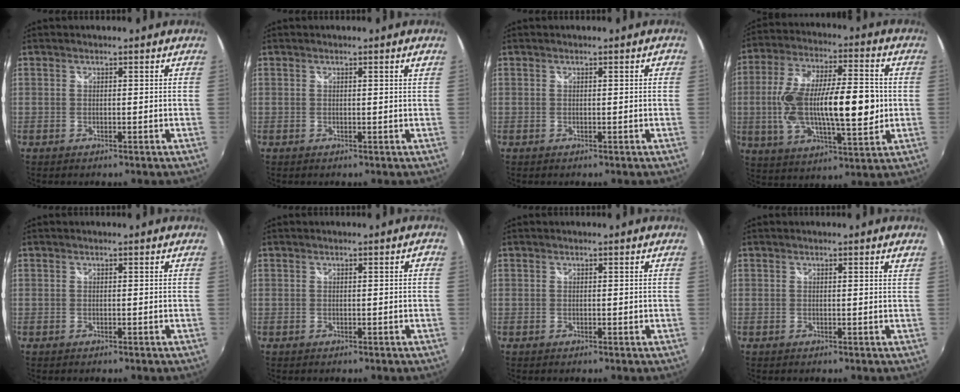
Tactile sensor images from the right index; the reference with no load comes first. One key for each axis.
{"total": 1.1, "fx": 0.5, "fy": -0.4, "fz": 0.9, "tx": -0.013, "ty": 0.001, "tz": 0.007}
{"total": 1.1, "fx": 0.2, "fy": 0.3, "fz": 1.0, "tx": -0.013, "ty": 0.005, "tz": 0.002}
{"total": 20.3, "fx": -1.1, "fy": 7.0, "fz": 19.0, "tx": -0.352, "ty": -0.001, "tz": -0.017}
{"total": 0.0}
{"total": 1.4, "fx": 0.0, "fy": 0.4, "fz": 1.4, "tx": -0.018, "ty": 0.004, "tz": 0.000}
{"total": 0.0}
{"total": 1.1, "fx": 0.8, "fy": -0.3, "fz": 0.8, "tx": -0.011, "ty": 0.002, "tz": 0.008}